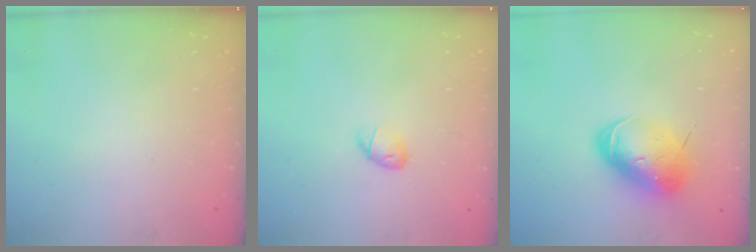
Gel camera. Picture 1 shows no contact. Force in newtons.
{"total": 5.2, "press": 5.0, "slide": 1.3}
{"total": 10.0, "press": 9.9, "slide": 1.7}